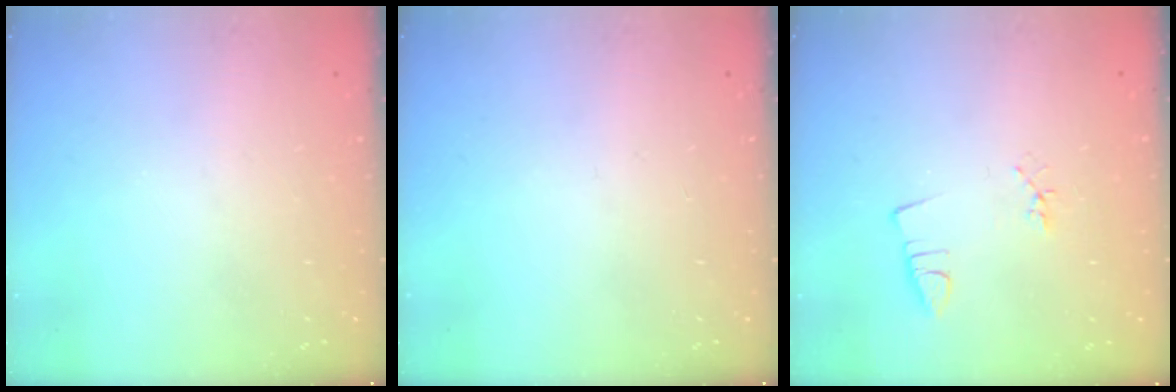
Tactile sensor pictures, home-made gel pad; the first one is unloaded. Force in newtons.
{"total": 0.0}
{"total": 2.4, "press": 1.9, "slide": 1.5}